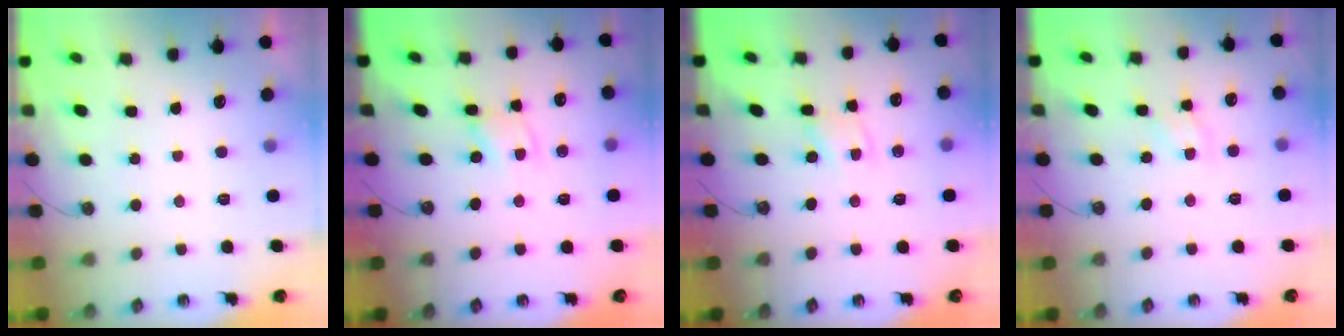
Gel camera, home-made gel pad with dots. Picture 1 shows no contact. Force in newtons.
{"total": 1.4, "press": 1.4, "slide": 0.2}
{"total": 1.9, "press": 1.9, "slide": 0.2}
{"total": 4.2, "press": 4.2, "slide": 0.2}